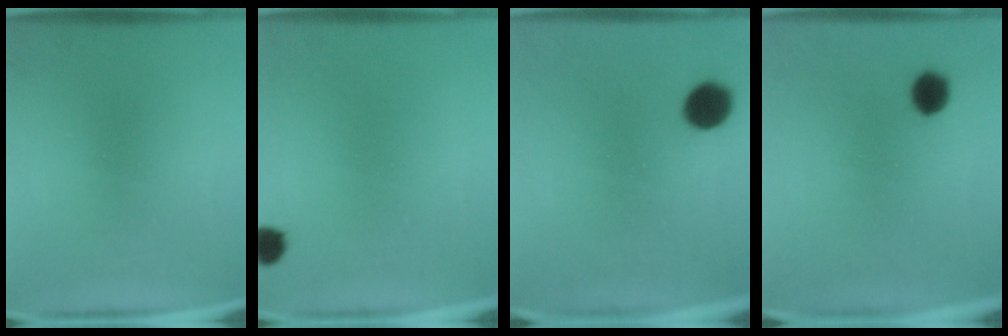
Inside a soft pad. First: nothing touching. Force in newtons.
{"total": 2.8}
{"total": 6.7}
{"total": 4.2}